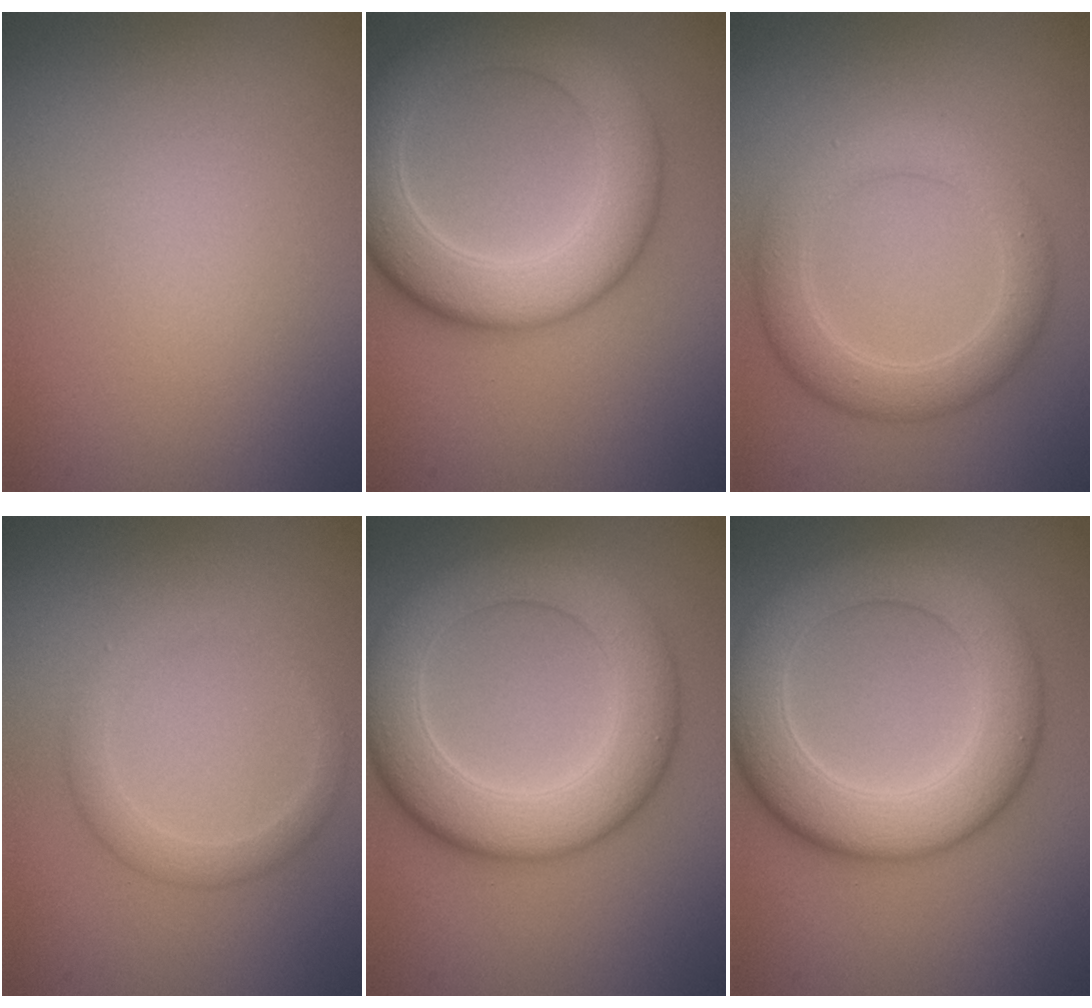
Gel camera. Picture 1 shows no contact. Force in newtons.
{"total": 7.9, "press": 7.9, "slide": 0.3}
{"total": 4.3, "press": 4.3, "slide": 0.1}
{"total": 2.2, "press": 2.2, "slide": 0.1}
{"total": 8.5, "press": 8.5, "slide": 0.3}
{"total": 8.5, "press": 8.5, "slide": 0.3}